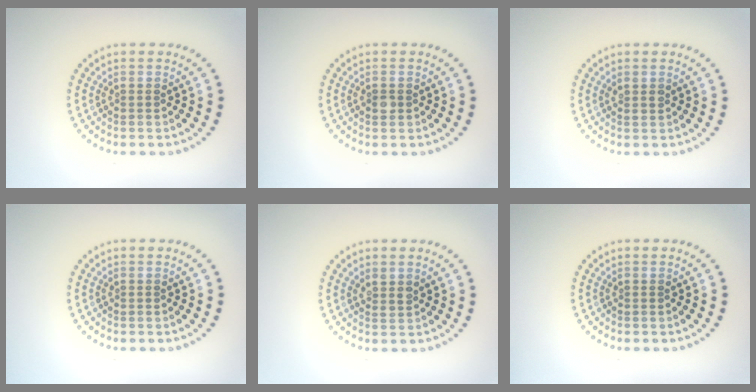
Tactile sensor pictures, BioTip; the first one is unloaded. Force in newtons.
{"total": 1.0, "press": 1.0, "slide": 0.0}
{"total": 0.9, "press": 0.8, "slide": 0.5}
{"total": 0.0}
{"total": 1.1, "press": 1.0, "slide": 0.5}
{"total": 0.0}